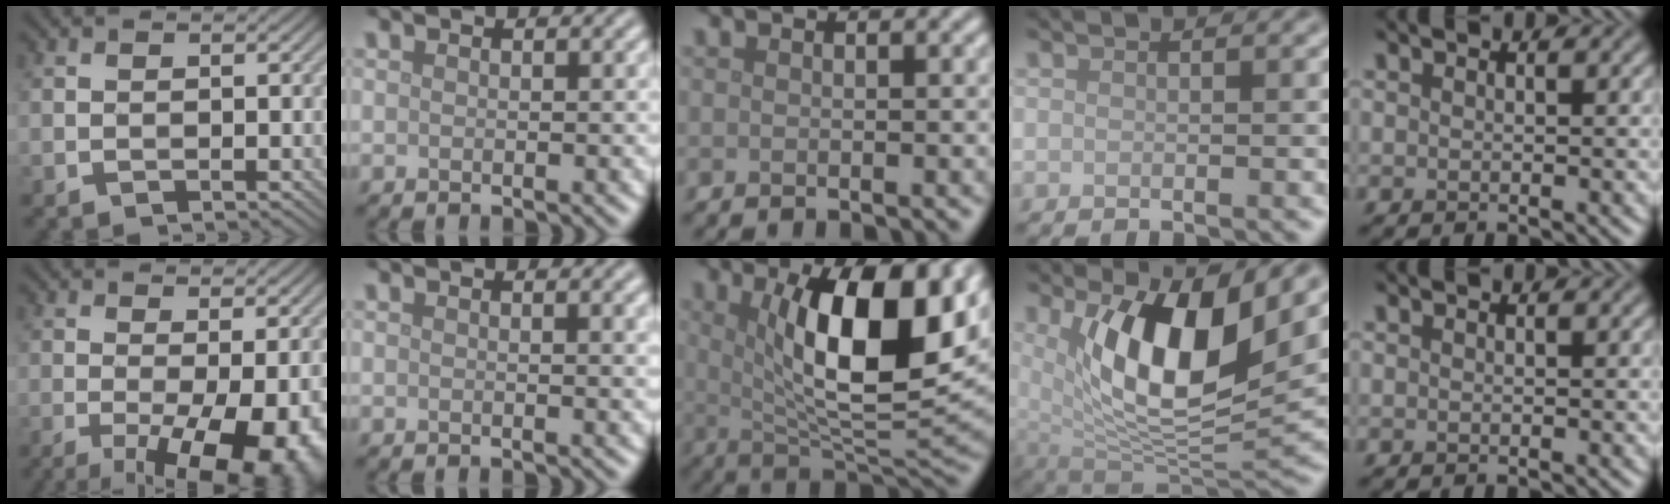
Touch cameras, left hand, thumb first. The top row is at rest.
{"thumb": {"total": 13.4, "force": [-5.0, 4.2, 11.8], "torque": [-0.167, -0.008, -0.063]}, "index": {"total": 1.4, "force": [0.5, 0.4, 1.3], "torque": [-0.011, 0.003, 0.005]}, "middle": {"total": 12.5, "force": [3.2, 4.2, 11.3], "torque": [-0.166, -0.003, 0.052]}, "ring": {"total": 11.2, "force": [3.4, 4.5, 9.7], "torque": [-0.160, -0.022, 0.065]}}